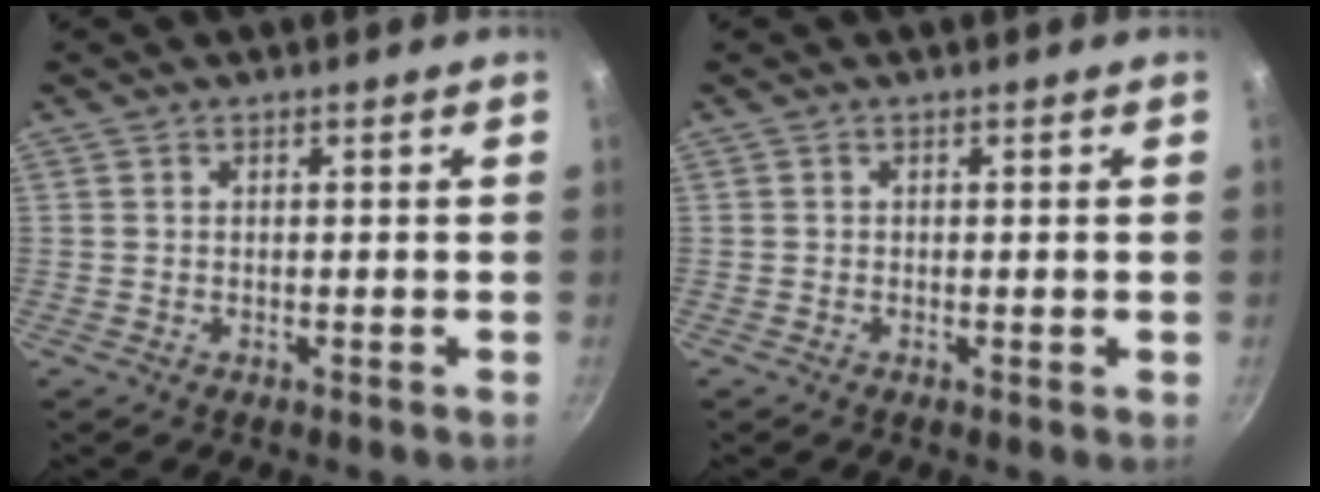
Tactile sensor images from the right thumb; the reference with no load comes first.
{"total": 0.6, "force": [-0.1, 0.2, 0.6], "torque": [-0.010, 0.000, -0.002]}